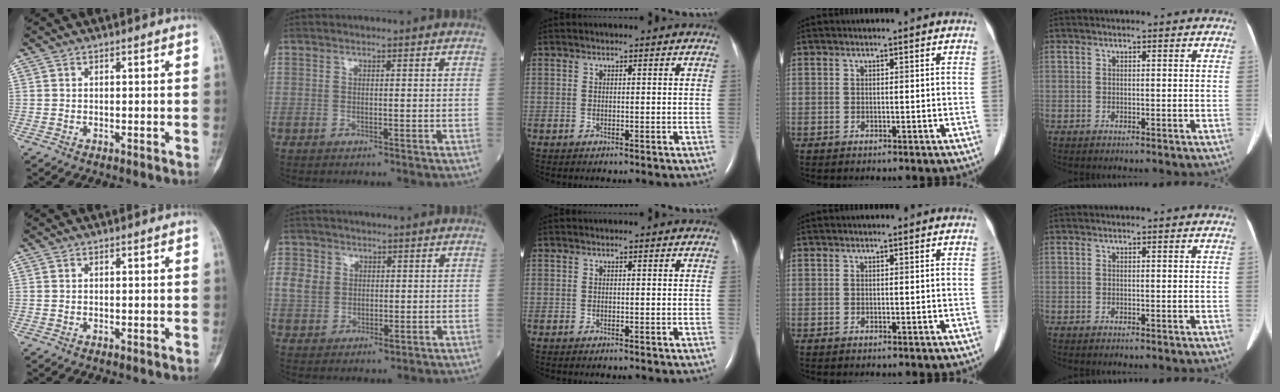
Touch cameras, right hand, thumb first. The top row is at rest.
{"index": {"total": 5.3, "force": [1.3, 4.6, 2.3], "torque": [-0.045, 0.008, 0.027]}}